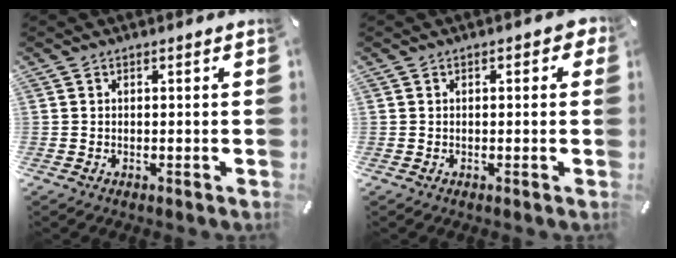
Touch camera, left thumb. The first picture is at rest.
{"total": 2.0, "force": [0.3, 1.0, 1.7], "torque": [-0.018, 0.001, -0.001]}